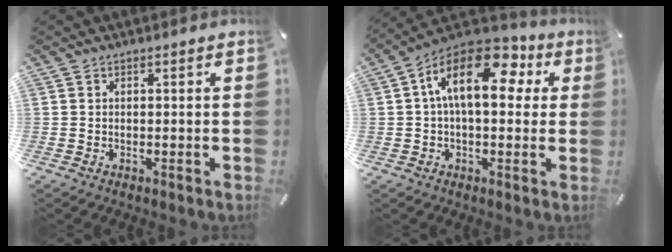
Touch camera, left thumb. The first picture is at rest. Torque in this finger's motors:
{"motor_torque": [0.31, 1.11, 1.59, -1.19, 0.47]}